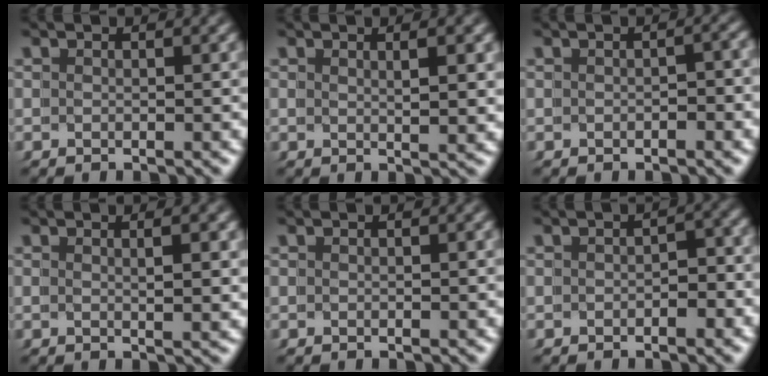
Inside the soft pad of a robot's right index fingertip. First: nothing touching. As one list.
[{"total": 1.4, "force": [0.6, -1.2, 0.4], "torque": [-0.004, -0.007, 0.018]}, {"total": 0.7, "force": [-0.6, 0.2, 0.3], "torque": [0.000, 0.002, -0.013]}, {"total": 1.4, "force": [0.3, -1.3, 0.3], "torque": [-0.002, -0.005, 0.012]}, {"total": 0.0}, {"total": 1.4, "force": [-1.1, 0.8, 0.5], "torque": [0.005, -0.001, -0.020]}]